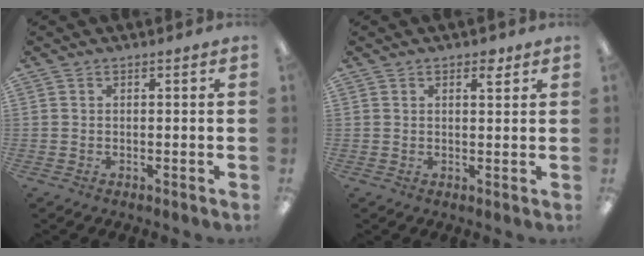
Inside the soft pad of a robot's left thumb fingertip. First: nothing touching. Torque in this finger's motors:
{"motor_torque": [-0.19, -0.05, -0.33, -0.20, 0.02]}